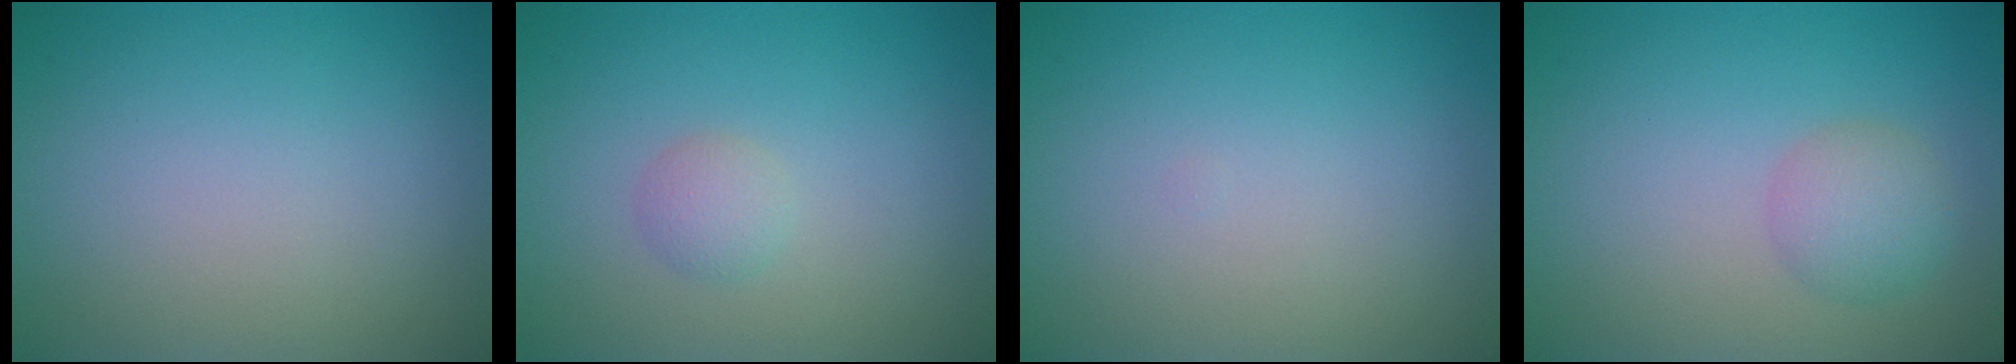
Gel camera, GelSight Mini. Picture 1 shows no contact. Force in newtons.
{"total": 1.3, "press": 1.3, "slide": 0.1}
{"total": 0.0}
{"total": 2.5, "press": 2.5, "slide": 0.0}